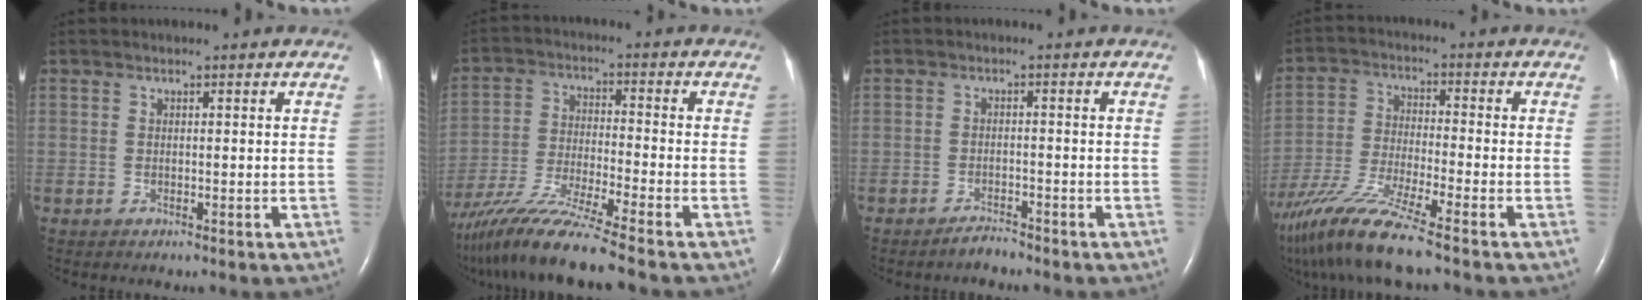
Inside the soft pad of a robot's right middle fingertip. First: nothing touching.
{"total": 13.5, "force": [-11.2, -1.3, 7.5], "torque": [-0.144, -0.035, -0.202]}
{"total": 1.9, "force": [-1.8, 0.1, 0.3], "torque": [-0.007, -0.004, -0.031]}
{"total": 13.0, "force": [-10.0, -0.4, 8.4], "torque": [-0.173, -0.034, -0.187]}